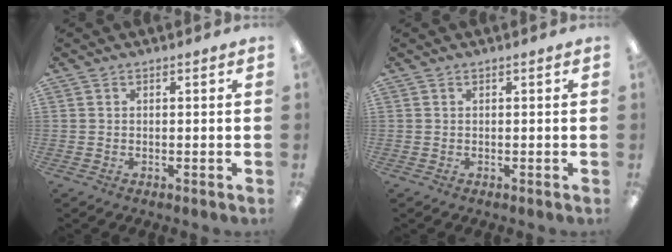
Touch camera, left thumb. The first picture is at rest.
{"total": 0.0}